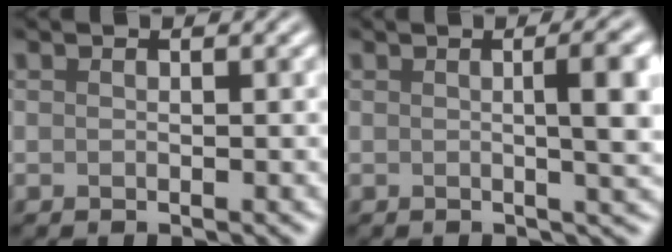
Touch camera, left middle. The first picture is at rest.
{"total": 6.0, "force": [0.6, 1.8, 5.7], "torque": [-0.054, 0.012, 0.006]}